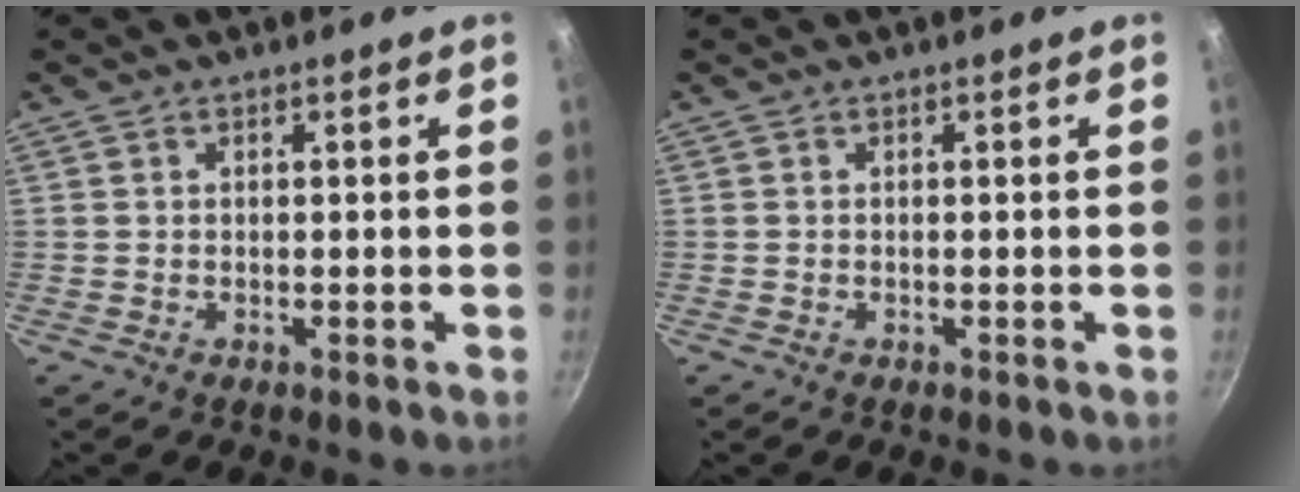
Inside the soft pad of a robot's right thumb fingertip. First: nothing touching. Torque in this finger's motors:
{"motor_torque": [-0.24, 0.38, -0.26, 0.48, -0.02]}